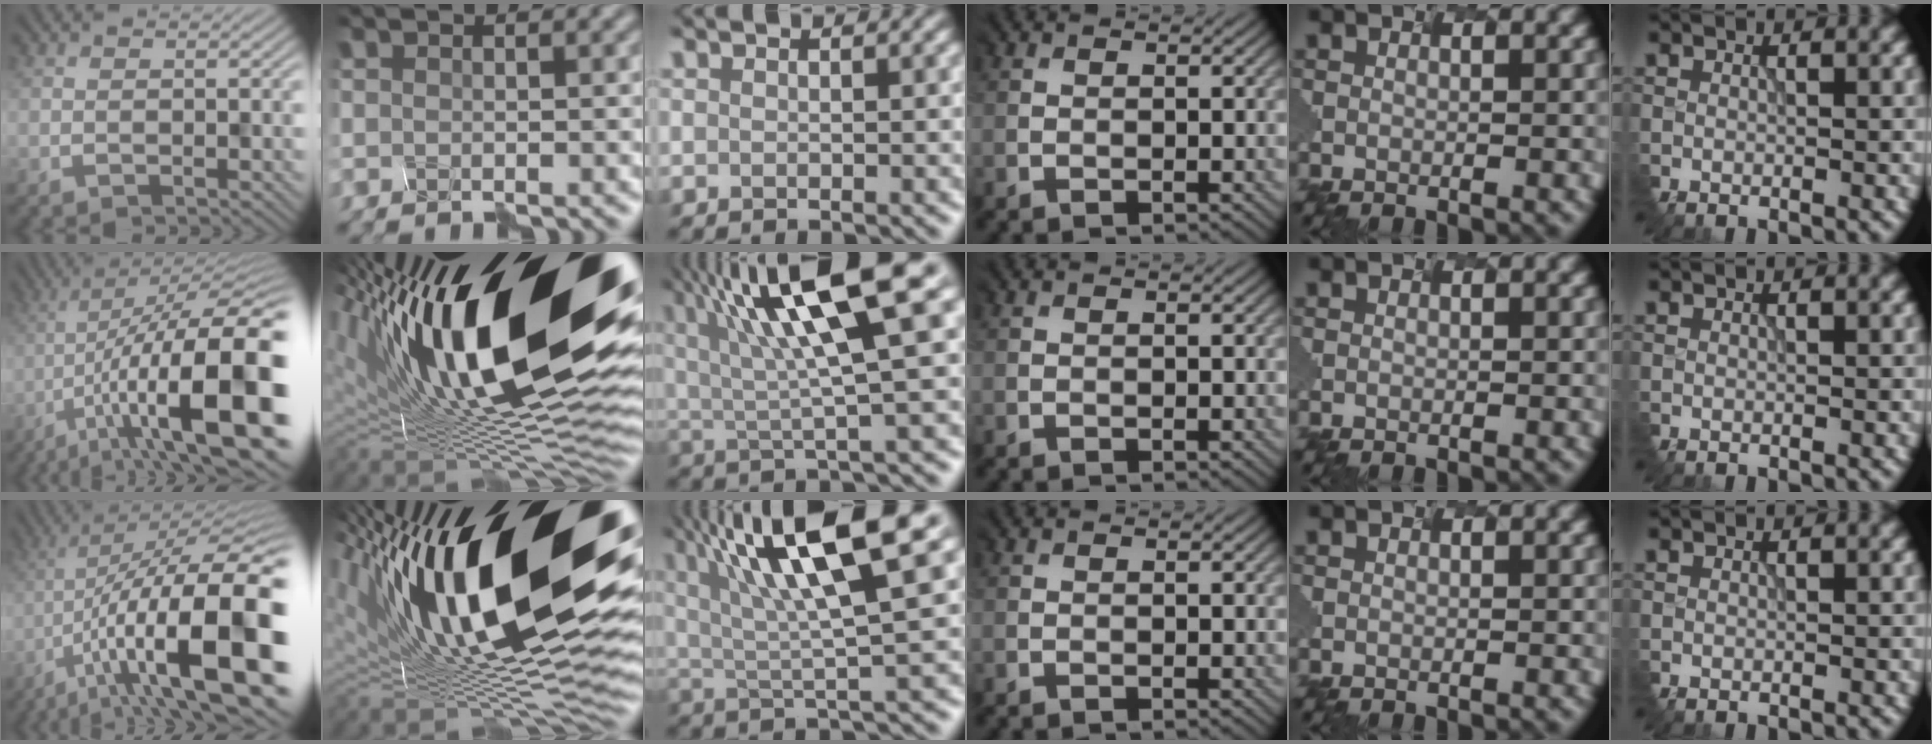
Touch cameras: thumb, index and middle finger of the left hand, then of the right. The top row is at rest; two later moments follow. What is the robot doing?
{"motion": "shake", "object": "plastic piggy bank"}